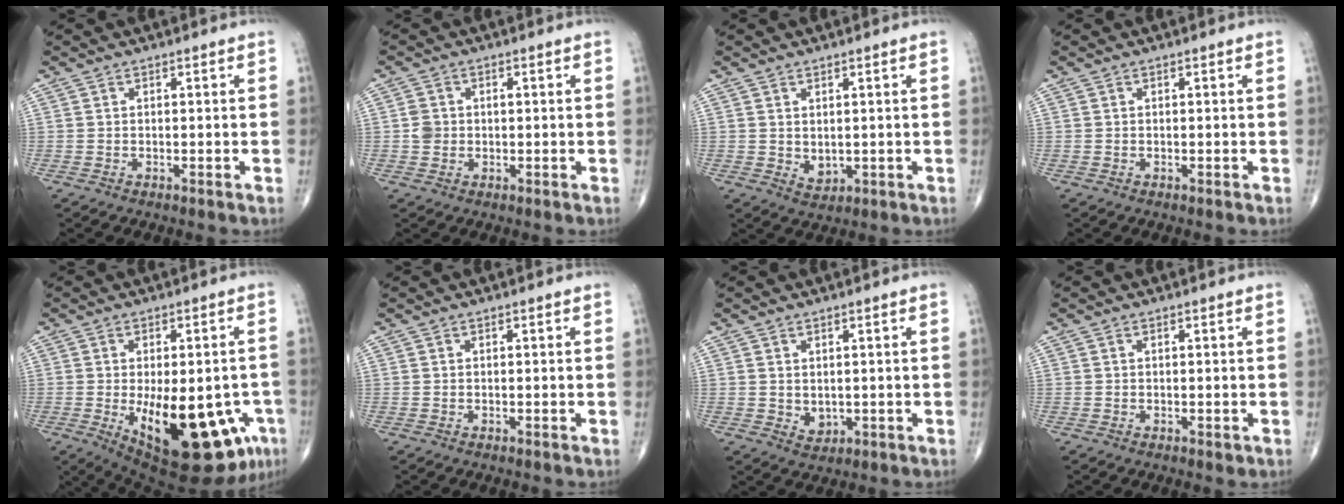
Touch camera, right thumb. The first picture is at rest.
{"total": 2.7, "force": [0.0, 2.4, 1.2], "torque": [-0.015, 0.008, -0.002]}
{"total": 2.4, "force": [0.3, 1.7, 1.6], "torque": [-0.019, -0.010, 0.014]}
{"total": 0.0}
{"total": 23.1, "force": [-7.4, 10.0, 19.5], "torque": [-0.225, -0.010, -0.077]}
{"total": 0.0}
{"total": 2.3, "force": [0.2, 1.8, 1.4], "torque": [-0.015, -0.007, 0.013]}
{"total": 1.0, "force": [-0.1, 0.5, 0.8], "torque": [-0.010, -0.002, 0.001]}